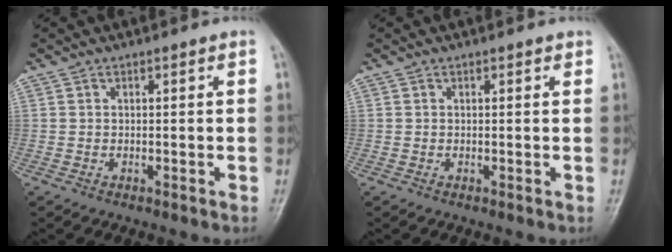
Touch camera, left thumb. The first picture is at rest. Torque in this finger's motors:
{"motor_torque": [-0.13, -0.02, -0.20, 0.01, 0.01]}